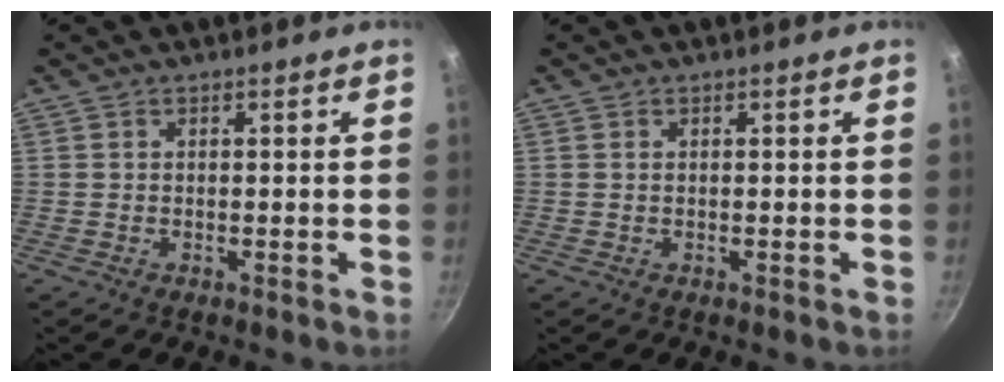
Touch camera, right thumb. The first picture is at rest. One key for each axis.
{"total": 0.0}